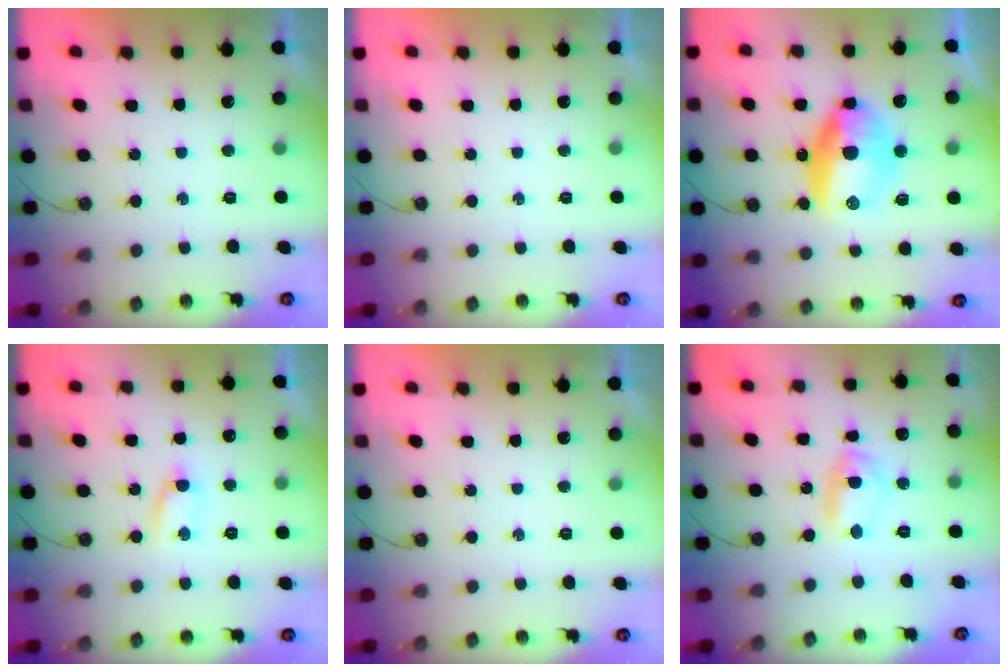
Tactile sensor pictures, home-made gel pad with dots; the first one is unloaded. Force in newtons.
{"total": 0.0}
{"total": 12.3, "press": 12.3, "slide": 0.4}
{"total": 5.0, "press": 3.6, "slide": 3.5}
{"total": 0.0}
{"total": 7.1, "press": 4.0, "slide": 5.9}